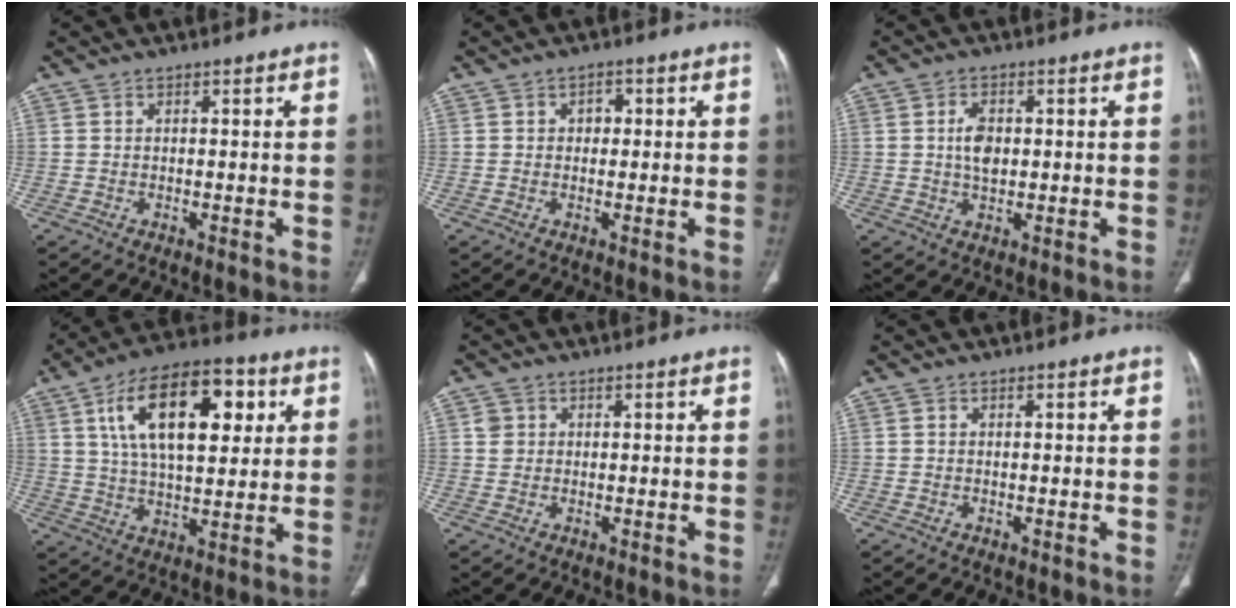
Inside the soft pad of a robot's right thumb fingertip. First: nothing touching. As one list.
[{"total": 2.2, "force": [0.3, 1.8, 1.3], "torque": [-0.006, 0.004, 0.002]}, {"total": 4.6, "force": [0.5, 2.9, 3.6], "torque": [-0.060, 0.000, 0.009]}, {"total": 19.8, "force": [6.5, 9.6, 16.0], "torque": [-0.239, -0.001, 0.106]}, {"total": 2.0, "force": [0.6, 1.8, 0.4], "torque": [0.002, -0.001, 0.010]}, {"total": 0.0}]